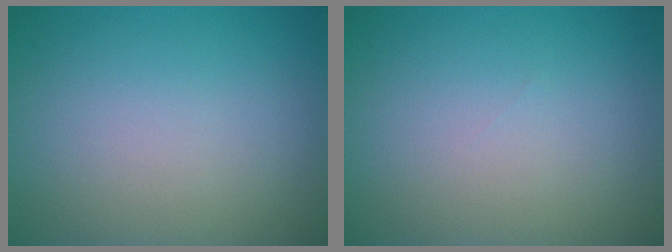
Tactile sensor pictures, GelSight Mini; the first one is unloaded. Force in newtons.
{"total": 0.0}